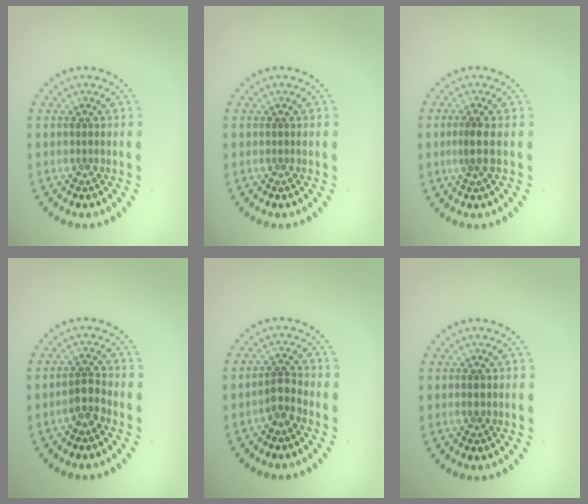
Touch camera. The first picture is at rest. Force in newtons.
{"total": 0.0}
{"total": 1.8, "press": 1.3, "slide": 1.2}
{"total": 2.0, "press": 1.6, "slide": 1.1}
{"total": 1.9, "press": 1.6, "slide": 1.1}
{"total": 1.0, "press": 1.0, "slide": 0.1}